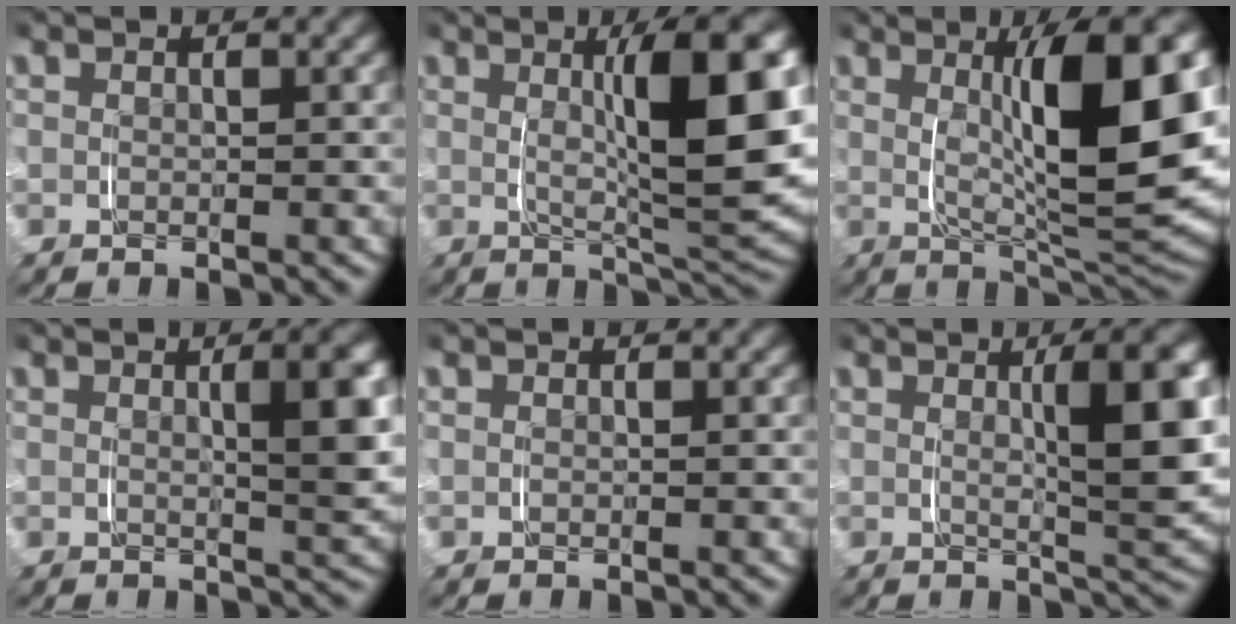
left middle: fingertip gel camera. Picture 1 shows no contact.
{"total": 10.2, "force": [1.5, 2.6, 9.8], "torque": [-0.137, 0.005, 0.027]}
{"total": 11.4, "force": [0.9, 3.3, 10.9], "torque": [-0.167, -0.005, 0.023]}
{"total": 4.7, "force": [0.9, 0.8, 4.5], "torque": [-0.059, 0.002, 0.016]}
{"total": 0.0}
{"total": 6.8, "force": [1.3, 1.6, 6.5], "torque": [-0.085, 0.005, 0.023]}